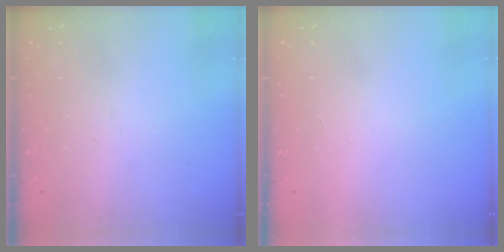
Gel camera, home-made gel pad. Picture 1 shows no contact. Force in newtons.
{"total": 1.5, "press": 1.5, "slide": 0.1}